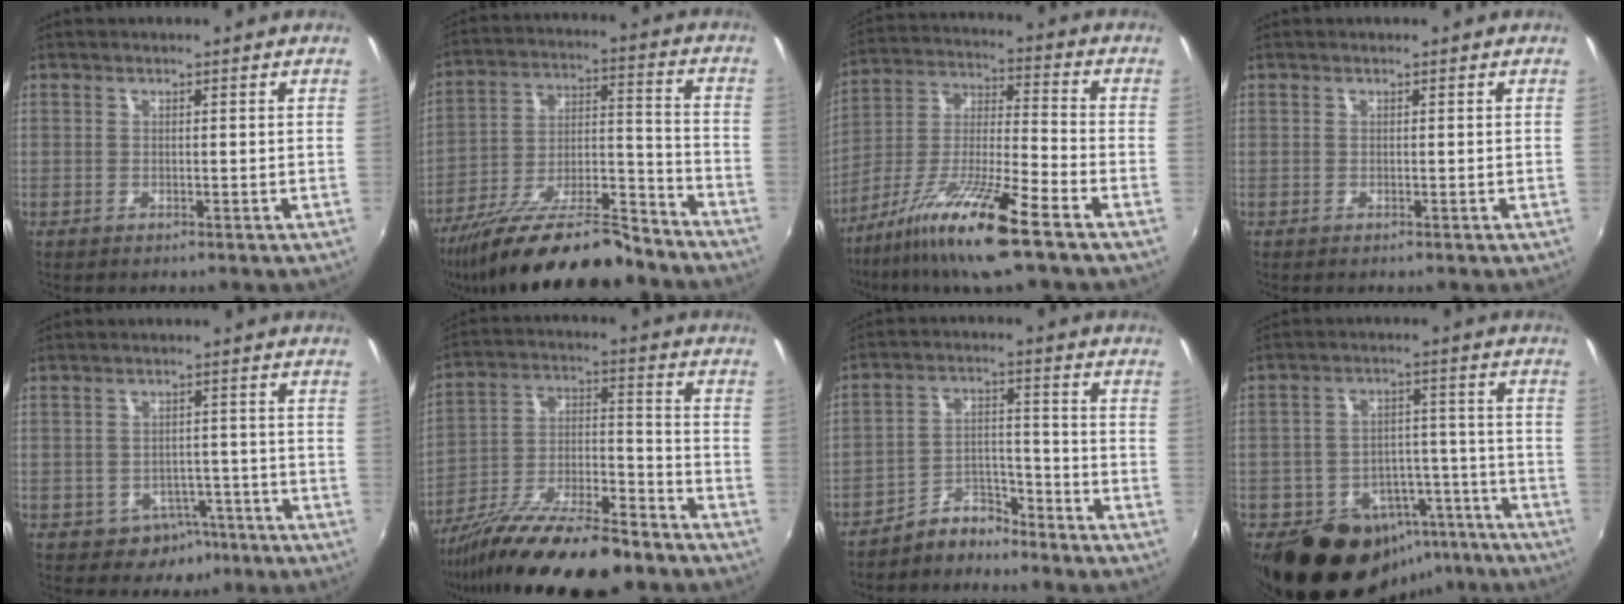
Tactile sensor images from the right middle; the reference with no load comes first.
{"total": 22.0, "force": [-17.8, 4.9, 12.0], "torque": [-0.217, -0.023, -0.279]}
{"total": 15.2, "force": [-9.9, 1.0, 11.4], "torque": [-0.225, -0.012, -0.187]}
{"total": 0.0}
{"total": 5.7, "force": [-3.2, 4.5, 1.4], "torque": [-0.035, 0.012, -0.031]}
{"total": 19.9, "force": [-14.9, 4.9, 12.2], "torque": [-0.224, -0.023, -0.248]}
{"total": 6.2, "force": [-5.8, 2.0, 1.0], "torque": [-0.015, 0.023, -0.104]}
{"total": 17.8, "force": [-11.2, 12.0, 6.8], "torque": [-0.135, 0.038, -0.131]}